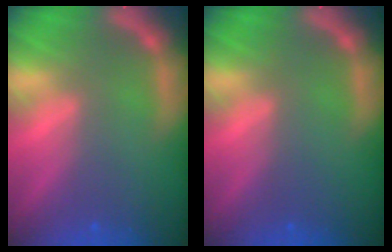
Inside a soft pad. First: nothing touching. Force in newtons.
{"total": 0.0}